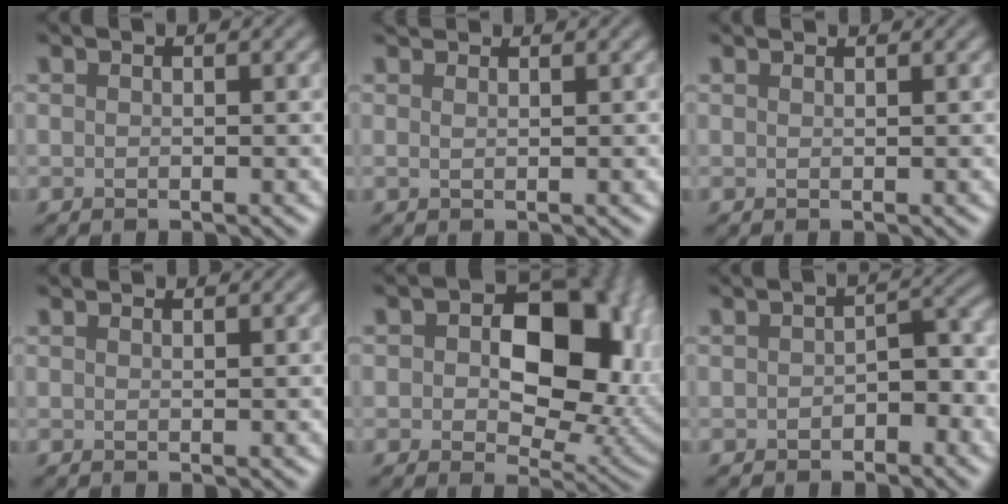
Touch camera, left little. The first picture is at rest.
{"total": 1.2, "force": [1.1, 0.1, 0.3], "torque": [-0.014, 0.006, 0.019]}
{"total": 0.7, "force": [0.7, -0.2, 0.0], "torque": [-0.004, 0.002, 0.011]}
{"total": 0.6, "force": [0.6, 0.0, 0.1], "torque": [-0.005, 0.002, 0.011]}
{"total": 14.6, "force": [2.8, 9.4, 10.8], "torque": [-0.124, -0.002, 0.043]}
{"total": 3.1, "force": [-1.1, 1.7, 2.3], "torque": [-0.030, -0.003, -0.021]}